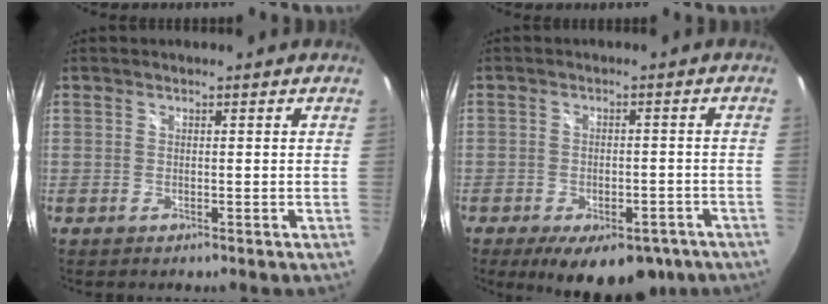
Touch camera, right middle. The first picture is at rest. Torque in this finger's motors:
{"motor_torque": [0.92, -1.21, 0.17, 0.12]}